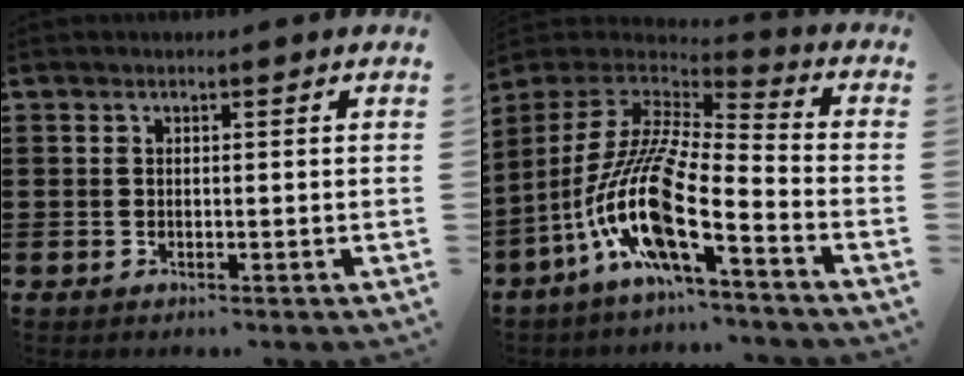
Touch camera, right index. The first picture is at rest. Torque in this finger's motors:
{"motor_torque": [2.14, 0.00, 1.05, 0.21]}